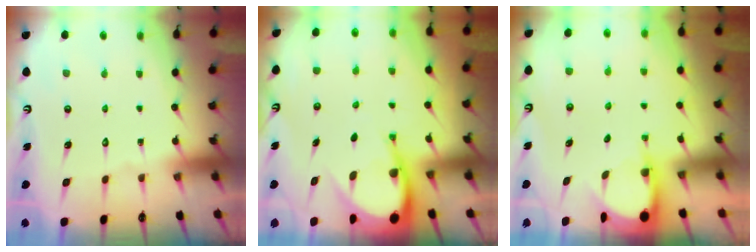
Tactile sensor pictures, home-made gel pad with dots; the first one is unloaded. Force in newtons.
{"total": 8.7, "press": 8.7, "slide": 1.1}
{"total": 3.4, "press": 3.4, "slide": 0.2}